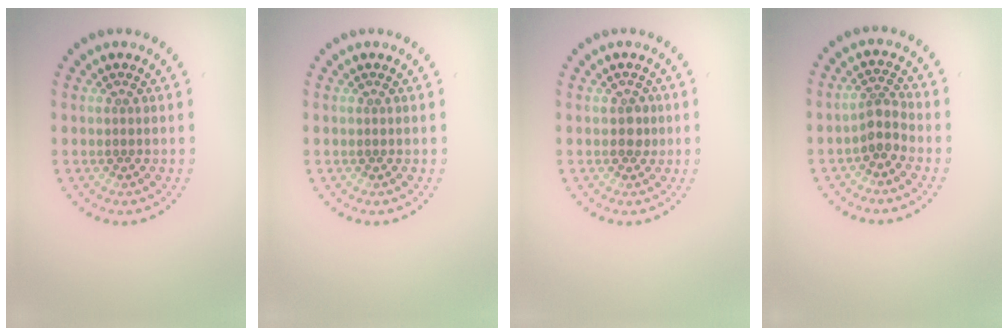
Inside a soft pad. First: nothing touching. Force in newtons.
{"total": 0.0}
{"total": 1.2, "press": 1.2, "slide": 0.3}
{"total": 2.3, "press": 1.9, "slide": 1.4}